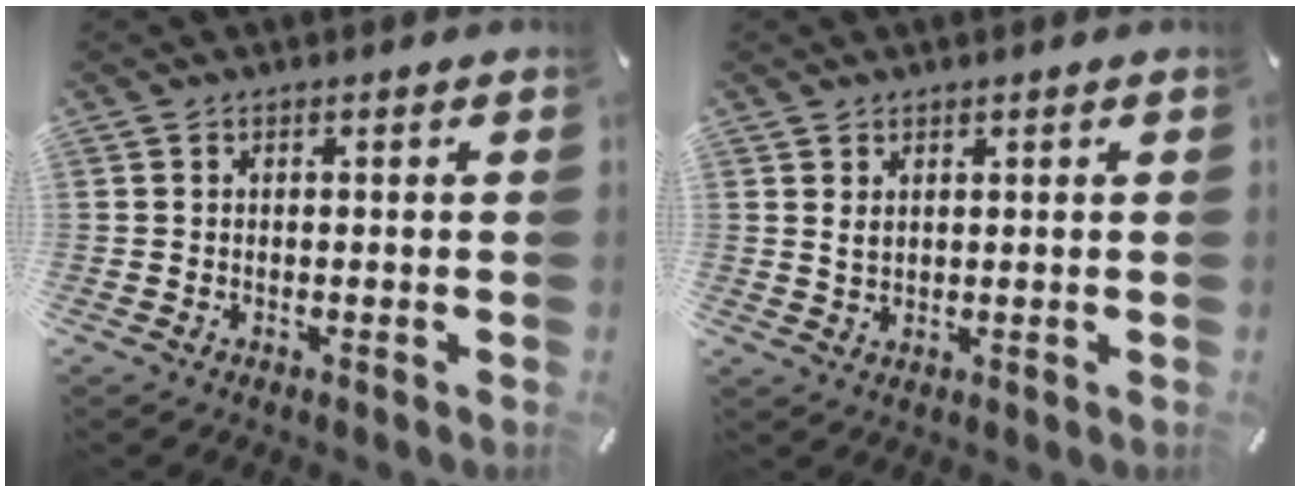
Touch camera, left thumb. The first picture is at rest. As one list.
[{"total": 2.0, "force": [1.3, 1.3, 0.9], "torque": [-0.019, 0.002, 0.023]}]